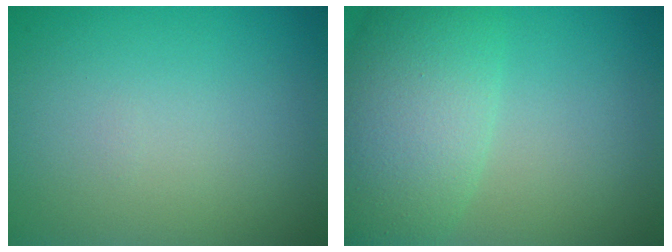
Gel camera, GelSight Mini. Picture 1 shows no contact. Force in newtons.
{"total": 6.8, "press": 6.8, "slide": 0.4}